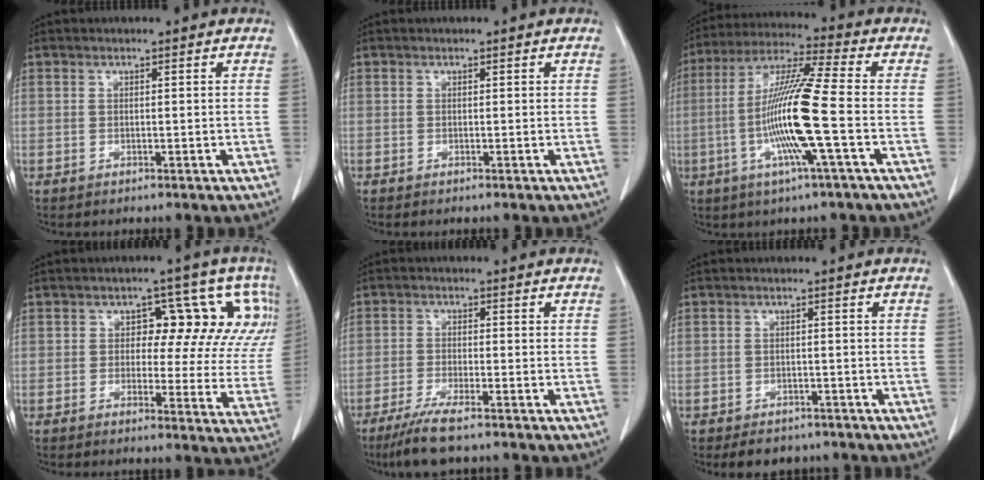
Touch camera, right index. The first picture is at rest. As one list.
[{"total": 0.0}, {"total": 14.3, "force": [-2.9, -0.8, 13.9], "torque": [-0.276, -0.005, -0.066]}, {"total": 13.0, "force": [4.1, 7.2, 10.0], "torque": [-0.097, 0.023, 0.037]}, {"total": 6.2, "force": [-4.6, 0.4, 4.2], "torque": [-0.085, -0.017, -0.080]}, {"total": 4.7, "force": [-3.8, 2.5, 1.3], "torque": [-0.012, 0.003, -0.049]}]